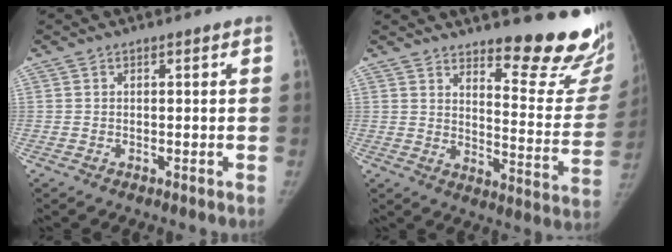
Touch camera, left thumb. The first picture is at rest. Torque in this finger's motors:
{"motor_torque": [1.37, 0.56, 0.70, -0.79, 0.16]}